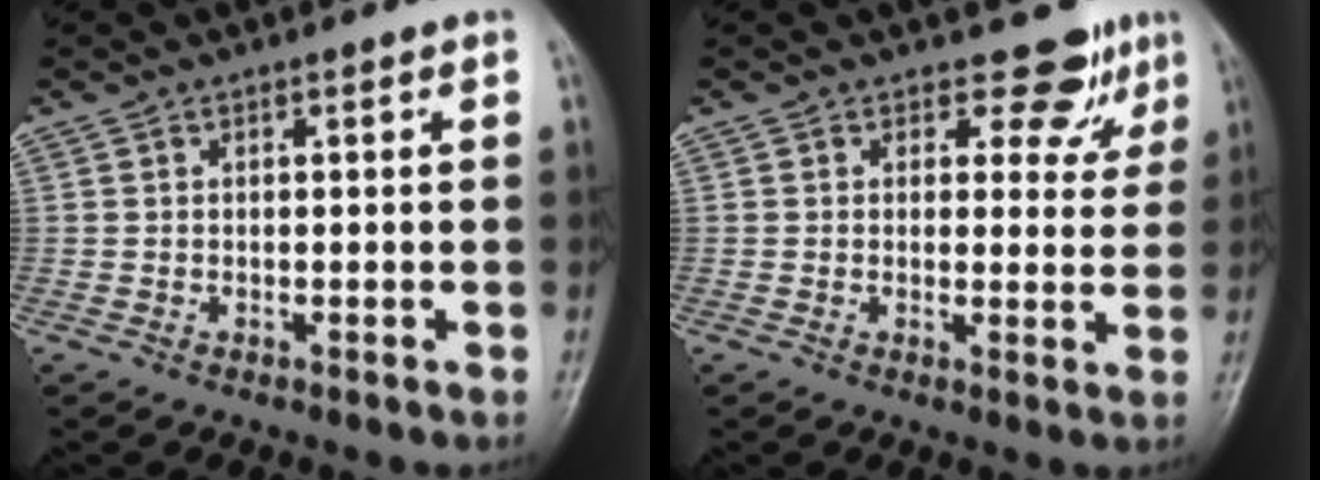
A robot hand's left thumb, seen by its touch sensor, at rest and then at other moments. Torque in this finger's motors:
{"motor_torque": [-0.02, 0.03, -0.11, -0.19, 0.03]}